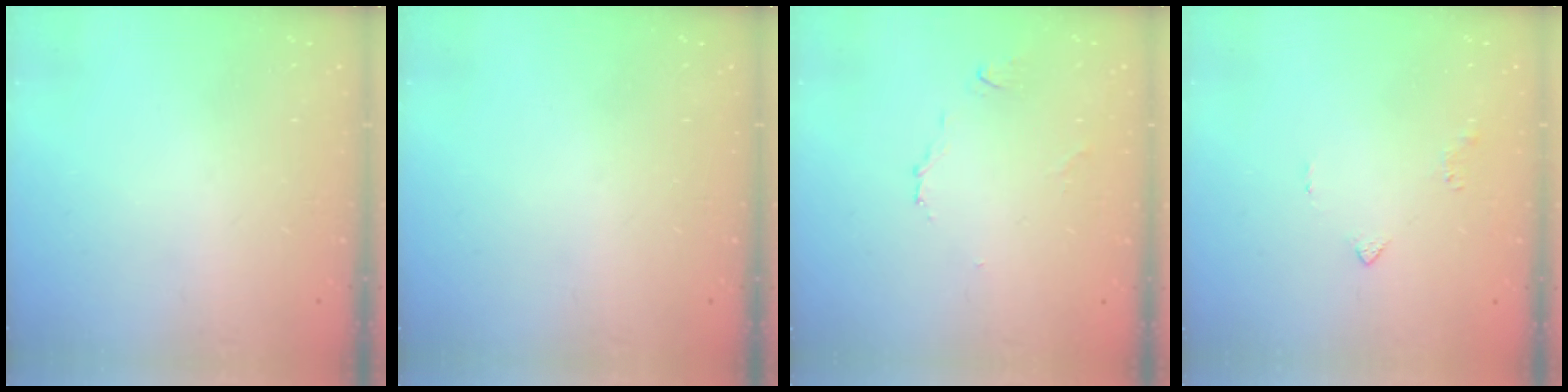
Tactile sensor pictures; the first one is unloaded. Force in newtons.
{"total": 0.0}
{"total": 3.0, "press": 3.0, "slide": 0.5}
{"total": 2.8, "press": 2.8, "slide": 0.6}